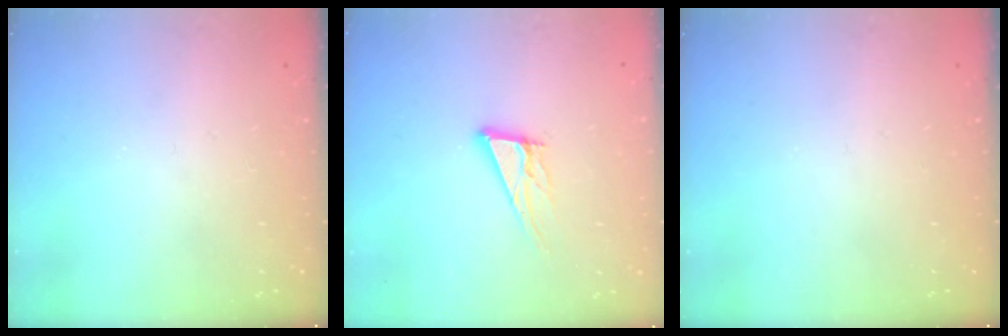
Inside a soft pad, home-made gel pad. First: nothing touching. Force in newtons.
{"total": 11.5, "press": 11.2, "slide": 2.6}
{"total": 0.0}